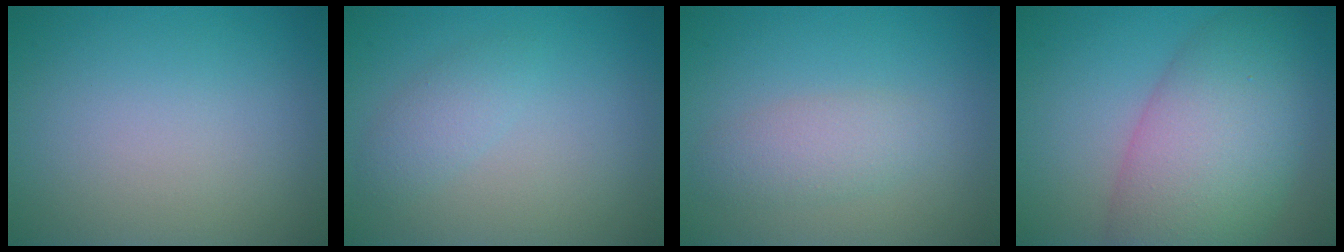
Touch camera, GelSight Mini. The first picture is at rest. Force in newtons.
{"total": 1.6, "press": 1.6, "slide": 0.0}
{"total": 2.5, "press": 2.5, "slide": 0.1}
{"total": 9.7, "press": 9.7, "slide": 0.4}